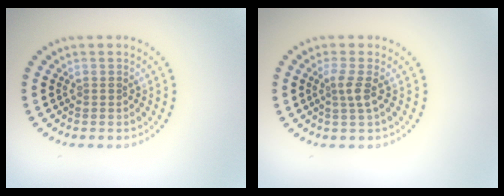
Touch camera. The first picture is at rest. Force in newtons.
{"total": 1.9, "press": 1.3, "slide": 1.3}